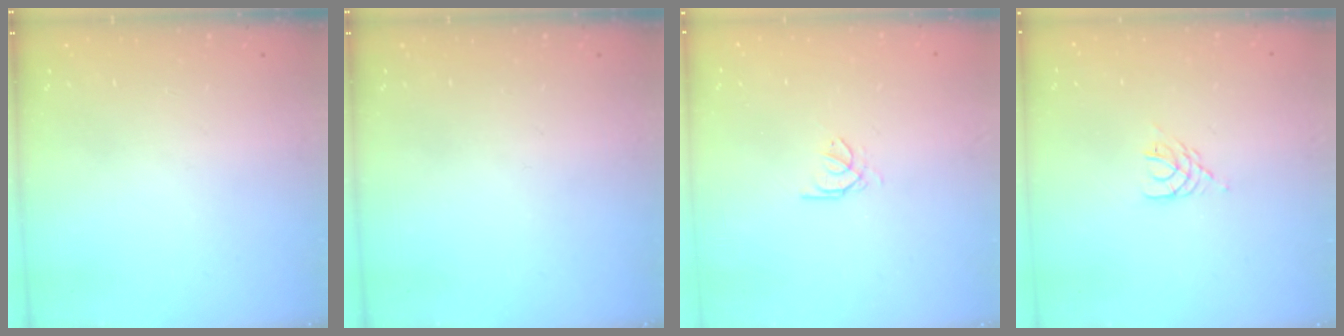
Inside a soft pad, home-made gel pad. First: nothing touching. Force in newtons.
{"total": 0.0}
{"total": 0.7, "press": 0.6, "slide": 0.4}
{"total": 3.0, "press": 3.0, "slide": 0.5}